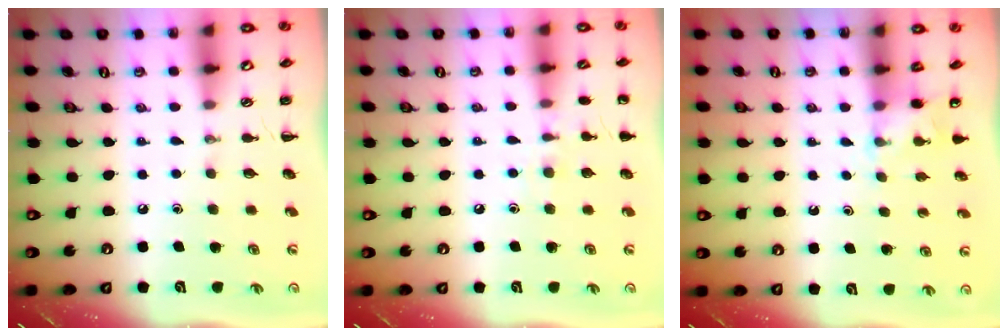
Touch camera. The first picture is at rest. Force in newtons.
{"total": 7.2, "press": 7.0, "slide": 1.7}
{"total": 4.9, "press": 4.8, "slide": 1.0}